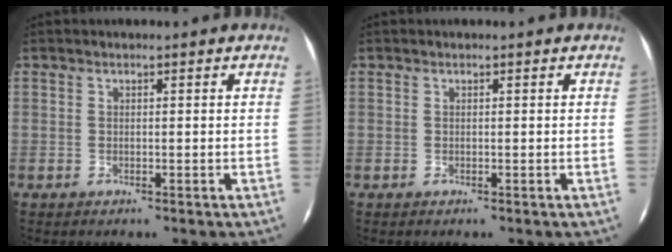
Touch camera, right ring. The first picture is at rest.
{"total": 0.0}